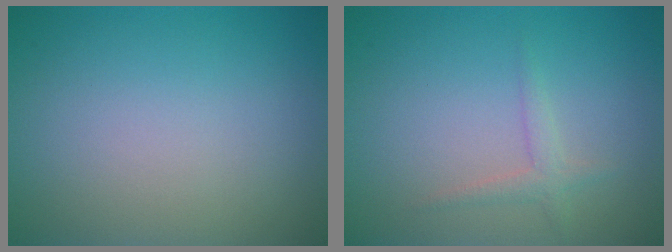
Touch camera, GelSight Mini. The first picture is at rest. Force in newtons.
{"total": 1.4, "press": 1.4, "slide": 0.0}